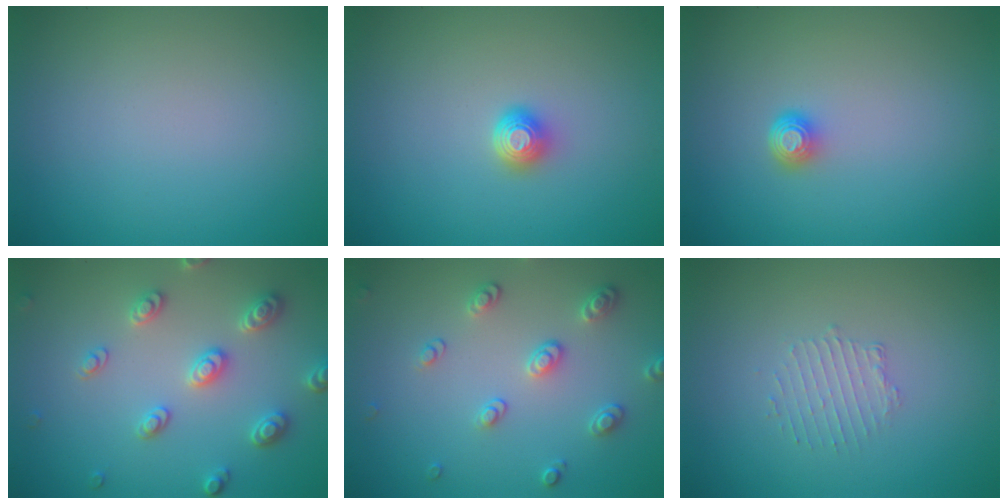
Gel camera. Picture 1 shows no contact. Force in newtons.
{"total": 1.6, "press": 1.3, "slide": 0.9}
{"total": 1.5, "press": 1.1, "slide": 1.0}
{"total": 3.7, "press": 3.3, "slide": 1.6}
{"total": 2.5, "press": 2.5, "slide": 0.4}
{"total": 1.3, "press": 0.7, "slide": 1.1}